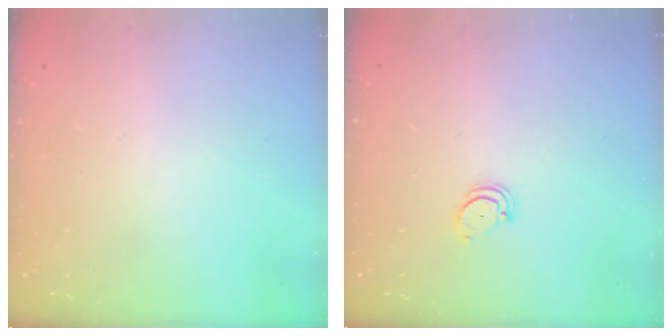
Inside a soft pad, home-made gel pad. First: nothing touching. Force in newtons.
{"total": 1.5, "press": 1.5, "slide": 0.2}